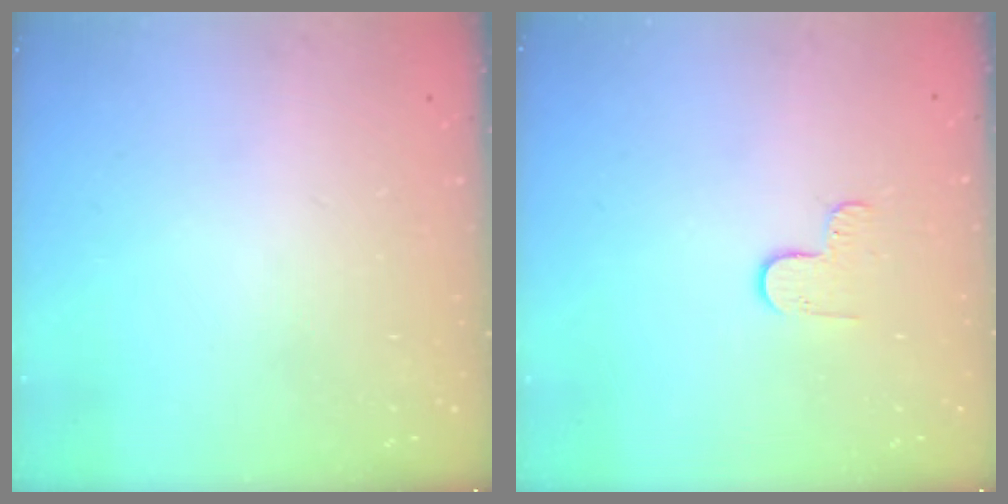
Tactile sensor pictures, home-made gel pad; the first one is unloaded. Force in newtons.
{"total": 4.1, "press": 4.1, "slide": 0.5}